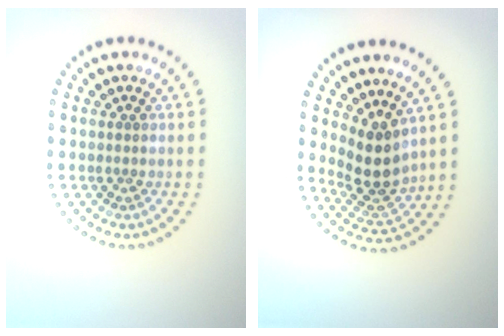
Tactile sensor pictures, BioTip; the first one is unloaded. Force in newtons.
{"total": 3.7, "press": 2.9, "slide": 2.4}